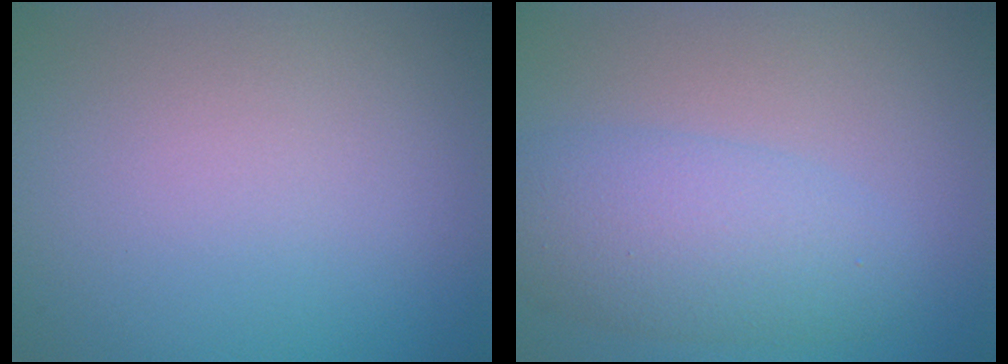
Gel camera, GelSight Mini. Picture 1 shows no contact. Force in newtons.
{"total": 5.1, "press": 5.1, "slide": 0.1}